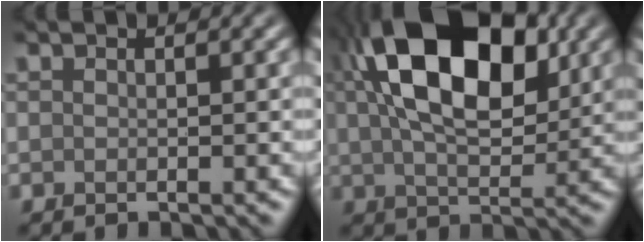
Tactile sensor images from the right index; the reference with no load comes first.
{"total": 14.2, "force": [4.6, 7.7, 11.0], "torque": [-0.168, 0.023, 0.065]}